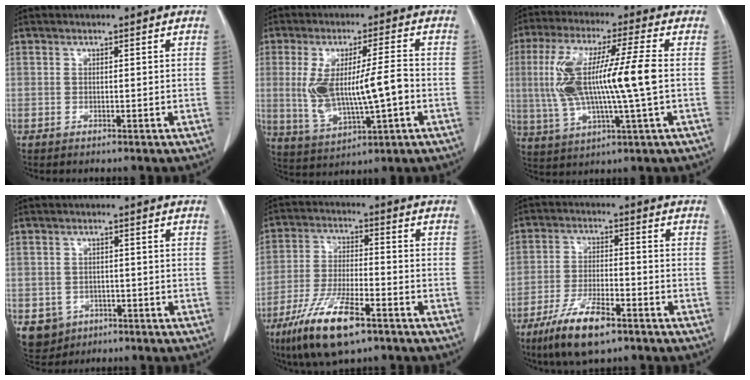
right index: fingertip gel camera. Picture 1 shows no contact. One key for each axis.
{"total": 12.7, "fx": -1.0, "fy": 3.0, "fz": 12.3, "tx": -0.242, "ty": 0.008, "tz": -0.003}
{"total": 15.6, "fx": 0.4, "fy": 1.6, "fz": 15.6, "tx": -0.317, "ty": 0.011, "tz": 0.008}
{"total": 6.7, "fx": -3.1, "fy": 5.7, "fz": 1.8, "tx": -0.036, "ty": 0.008, "tz": -0.035}
{"total": 13.3, "fx": -8.1, "fy": 3.4, "fz": 9.9, "tx": -0.201, "ty": -0.018, "tz": -0.141}
{"total": 10.6, "fx": -6.8, "fy": 2.9, "fz": 7.7, "tx": -0.152, "ty": -0.014, "tz": -0.118}